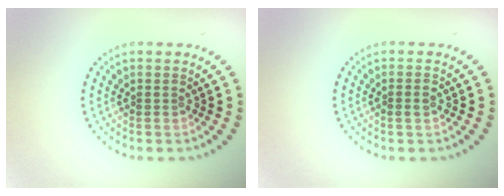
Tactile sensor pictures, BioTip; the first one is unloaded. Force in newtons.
{"total": 0.9, "press": 0.9, "slide": 0.1}